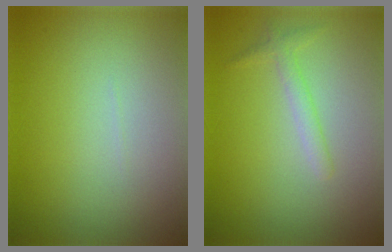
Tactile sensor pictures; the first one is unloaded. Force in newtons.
{"total": 1.4, "press": 1.4, "slide": 0.1}